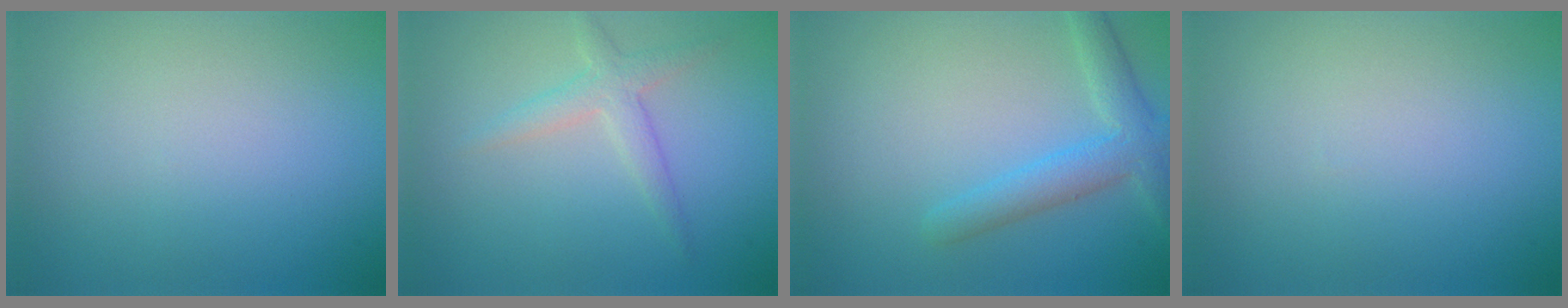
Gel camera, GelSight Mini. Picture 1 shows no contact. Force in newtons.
{"total": 2.2, "press": 2.2, "slide": 0.1}
{"total": 3.6, "press": 3.6, "slide": 0.2}
{"total": 0.0}